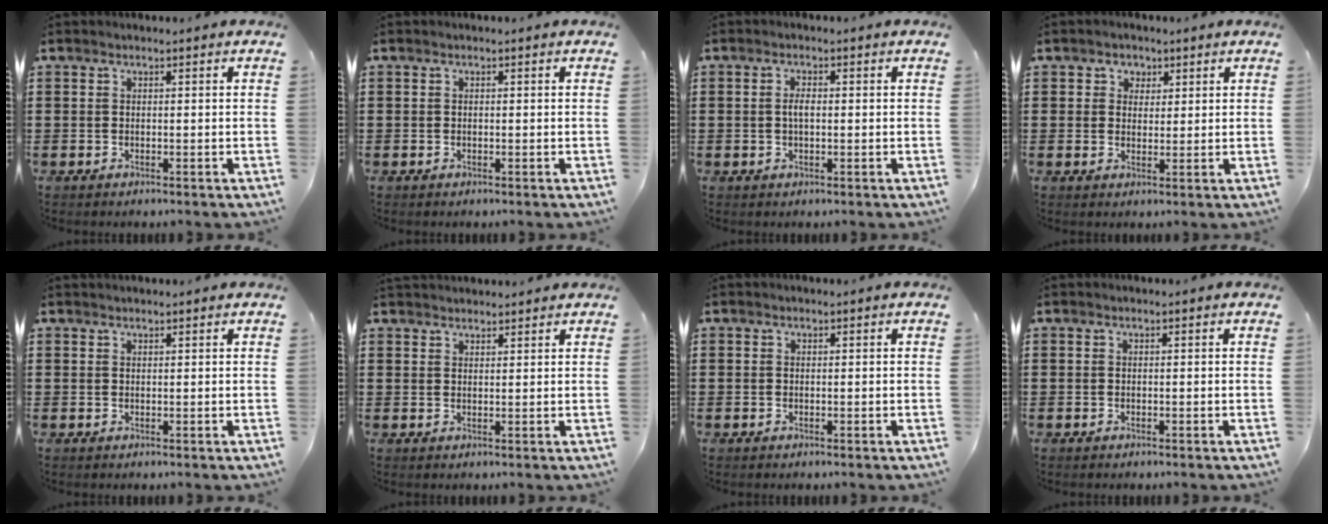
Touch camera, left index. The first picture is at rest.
{"total": 0.0}
{"total": 2.0, "force": [0.1, 0.8, 1.9], "torque": [-0.038, 0.003, -0.001]}
{"total": 2.3, "force": [1.1, 2.0, 0.0], "torque": [-0.005, 0.008, 0.016]}
{"total": 0.7, "force": [0.7, 0.1, 0.1], "torque": [-0.005, -0.001, 0.015]}
{"total": 1.9, "force": [1.9, 0.3, 0.0], "torque": [-0.006, -0.001, 0.038]}
{"total": 0.0}
{"total": 0.0}